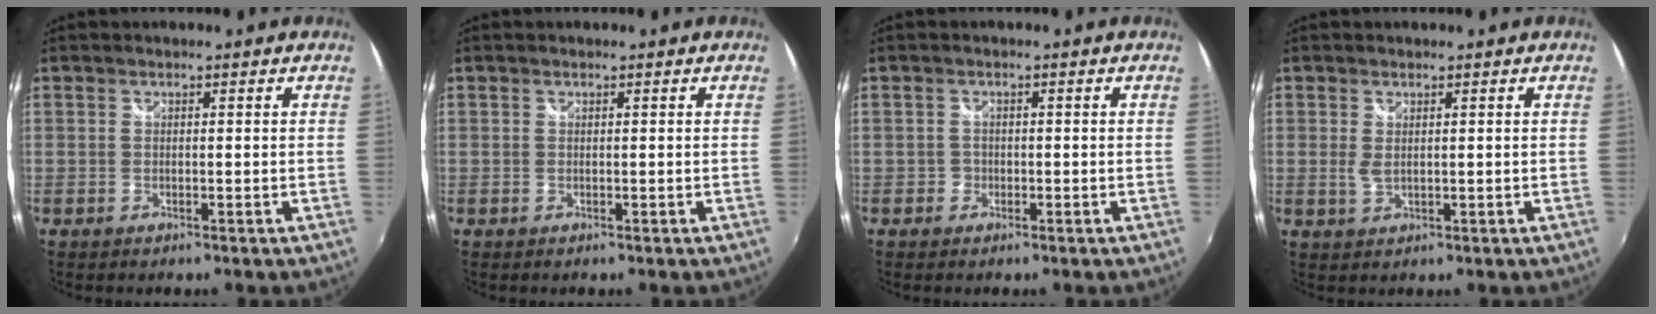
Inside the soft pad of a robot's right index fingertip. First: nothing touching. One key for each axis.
{"total": 0.0}
{"total": 1.5, "fx": -0.8, "fy": 1.3, "fz": 0.0, "tx": -0.001, "ty": 0.002, "tz": -0.013}
{"total": 1.8, "fx": 0.4, "fy": 0.8, "fz": 1.5, "tx": -0.030, "ty": -0.002, "tz": 0.007}